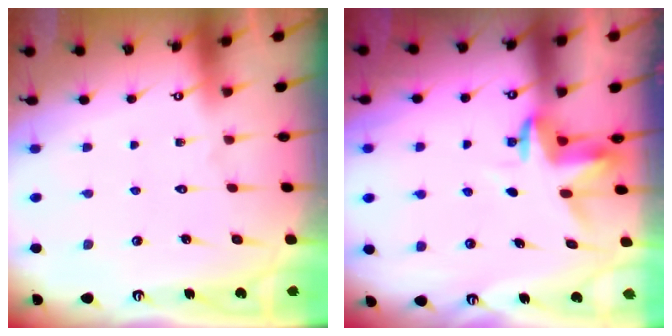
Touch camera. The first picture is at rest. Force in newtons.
{"total": 3.6, "press": 3.6, "slide": 0.2}